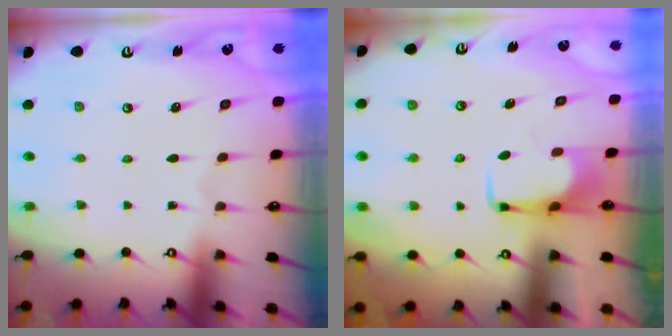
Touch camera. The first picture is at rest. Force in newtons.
{"total": 1.7, "press": 1.6, "slide": 0.5}